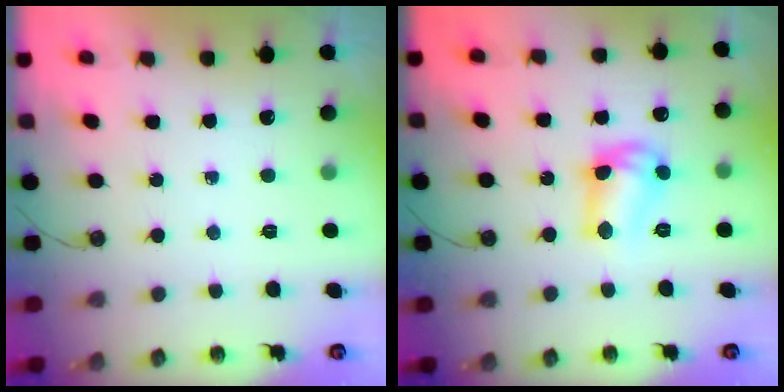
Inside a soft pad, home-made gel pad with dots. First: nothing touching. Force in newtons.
{"total": 11.7, "press": 11.6, "slide": 0.7}